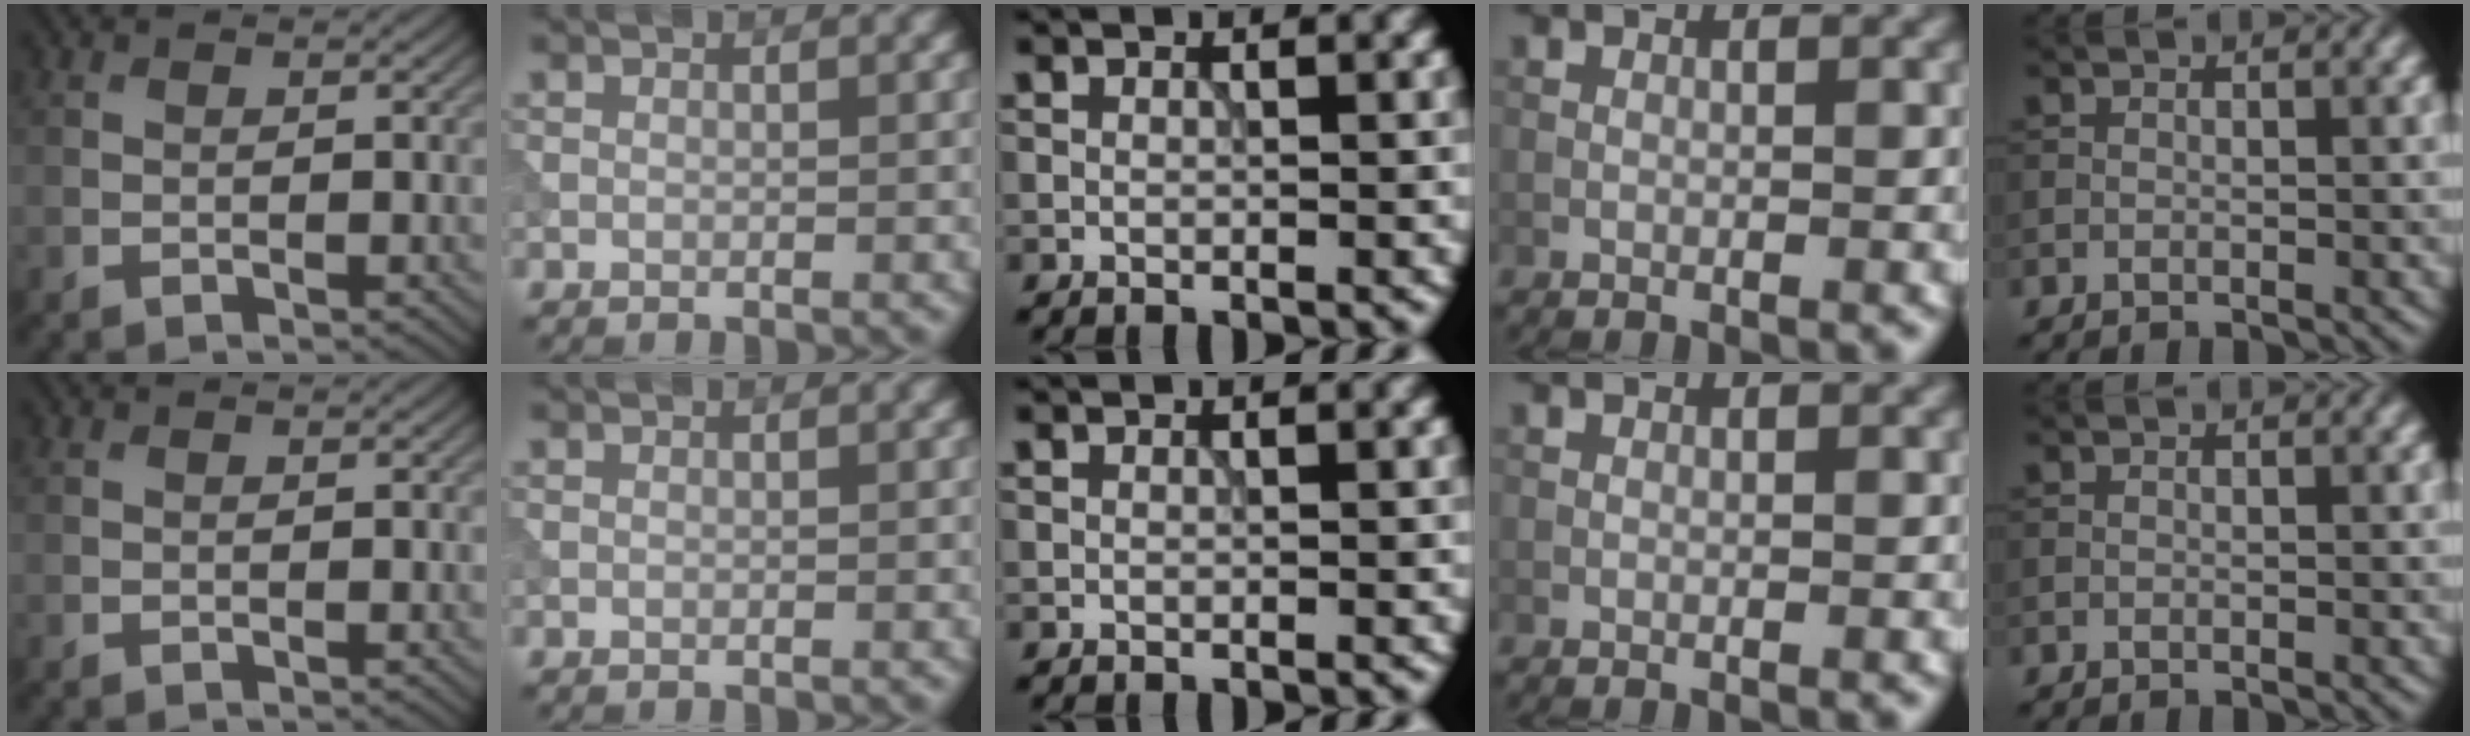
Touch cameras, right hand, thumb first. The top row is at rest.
{}